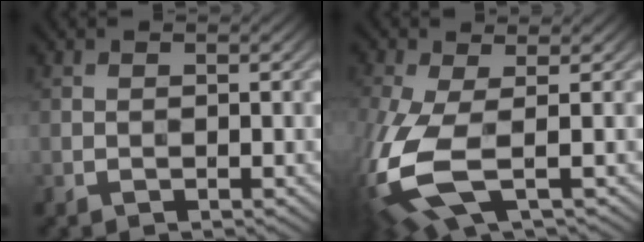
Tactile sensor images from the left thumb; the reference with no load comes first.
{"total": 10.7, "force": [-2.4, 4.6, 9.3], "torque": [-0.250, -0.023, -0.047]}